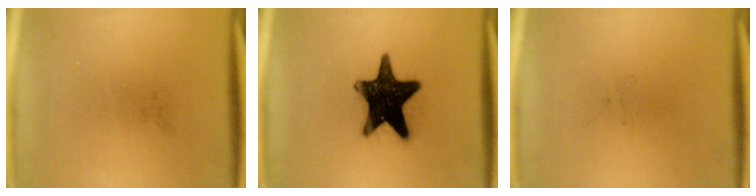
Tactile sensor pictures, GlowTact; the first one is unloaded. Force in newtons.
{"total": 17.9}
{"total": 0.0}